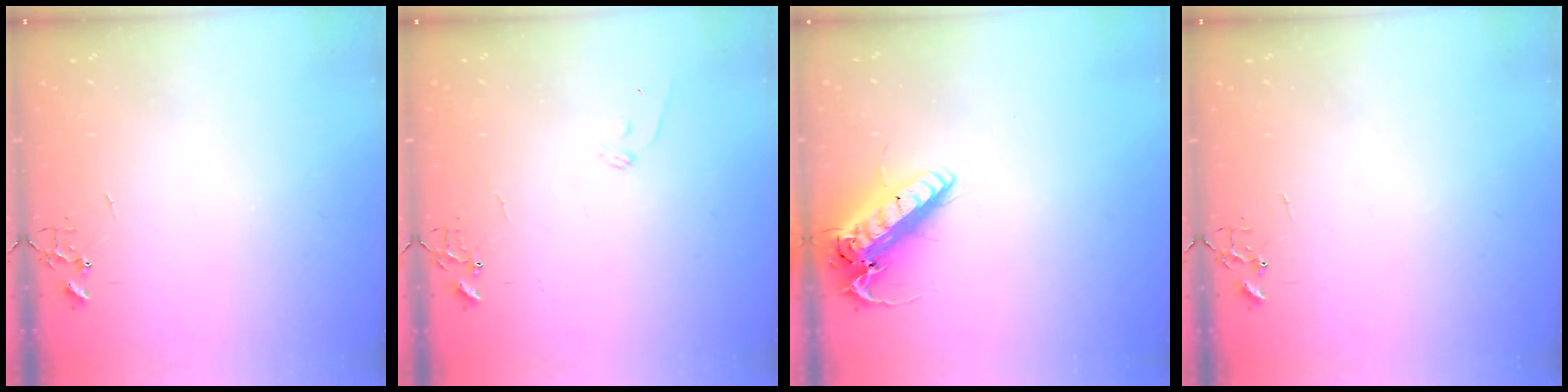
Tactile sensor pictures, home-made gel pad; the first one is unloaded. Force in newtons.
{"total": 7.1, "press": 7.0, "slide": 0.7}
{"total": 18.3, "press": 18.0, "slide": 3.3}
{"total": 0.0}